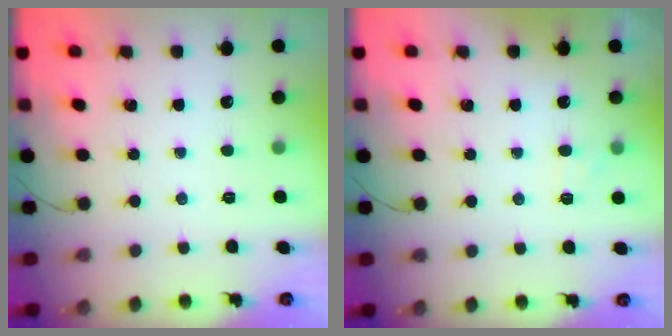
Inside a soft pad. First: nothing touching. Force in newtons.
{"total": 4.8, "press": 4.6, "slide": 1.5}